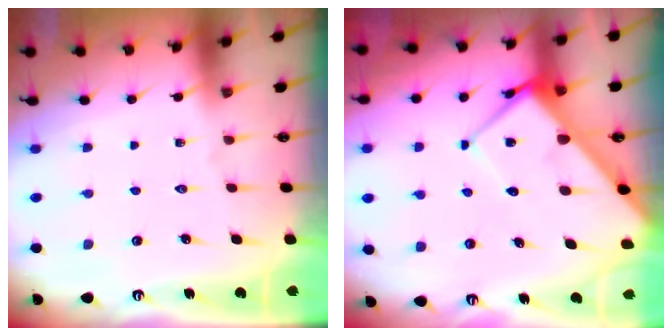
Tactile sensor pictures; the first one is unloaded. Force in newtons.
{"total": 9.5, "press": 9.5, "slide": 0.9}